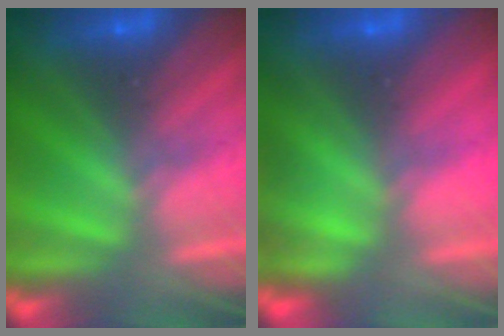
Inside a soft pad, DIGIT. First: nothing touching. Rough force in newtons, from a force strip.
{"total": 3.5}